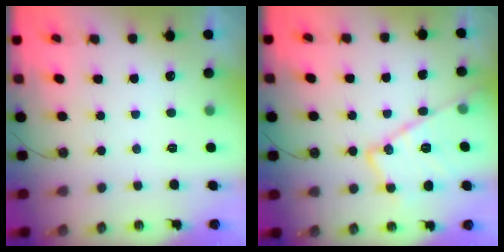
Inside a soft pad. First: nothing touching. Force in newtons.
{"total": 16.9, "press": 16.8, "slide": 1.0}